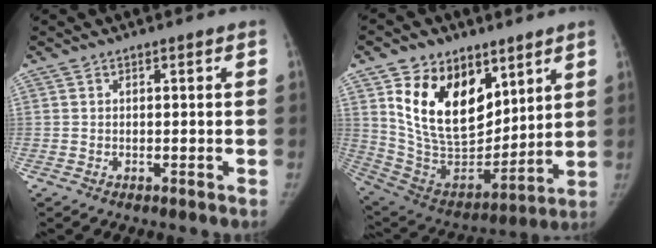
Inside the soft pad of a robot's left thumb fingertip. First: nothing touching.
{"total": 21.1, "force": [9.7, 13.4, 13.2], "torque": [-0.185, -0.052, 0.191]}